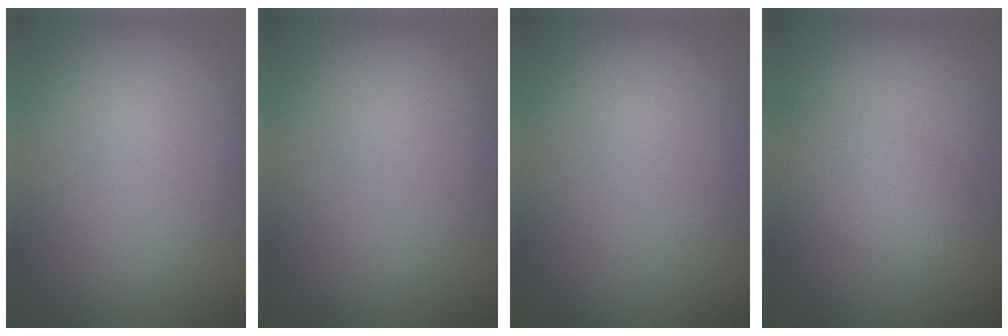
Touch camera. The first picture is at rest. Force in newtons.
{"total": 0.0}
{"total": 0.0}
{"total": 3.1, "press": 3.1, "slide": 0.0}